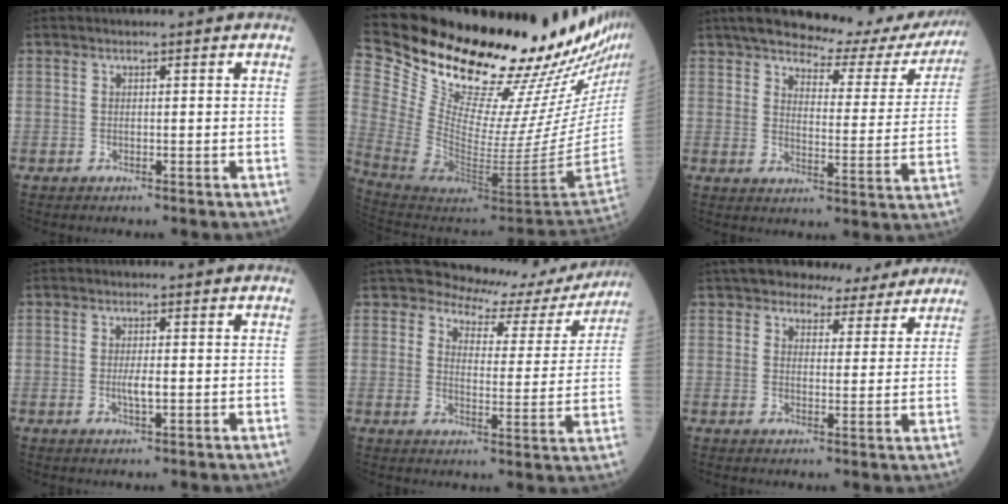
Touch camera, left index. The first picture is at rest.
{"total": 30.0, "force": [25.2, 2.1, 16.1], "torque": [-0.267, -0.098, 0.378]}
{"total": 18.2, "force": [16.4, 4.5, 6.5], "torque": [-0.071, -0.020, 0.193]}
{"total": 2.3, "force": [-0.3, 0.5, 2.2], "torque": [-0.044, -0.002, -0.005]}
{"total": 12.1, "force": [11.4, 3.9, 1.2], "torque": [-0.004, -0.023, 0.123]}
{"total": 9.8, "force": [8.7, 3.7, 2.6], "torque": [-0.019, 0.014, 0.101]}